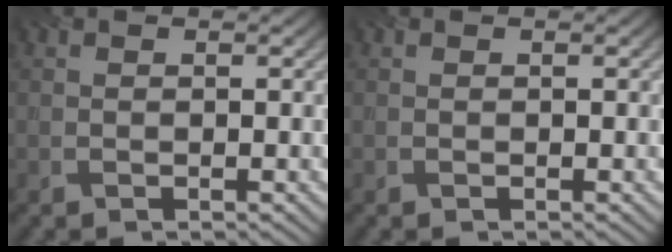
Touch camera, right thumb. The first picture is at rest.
{"total": 0.0}